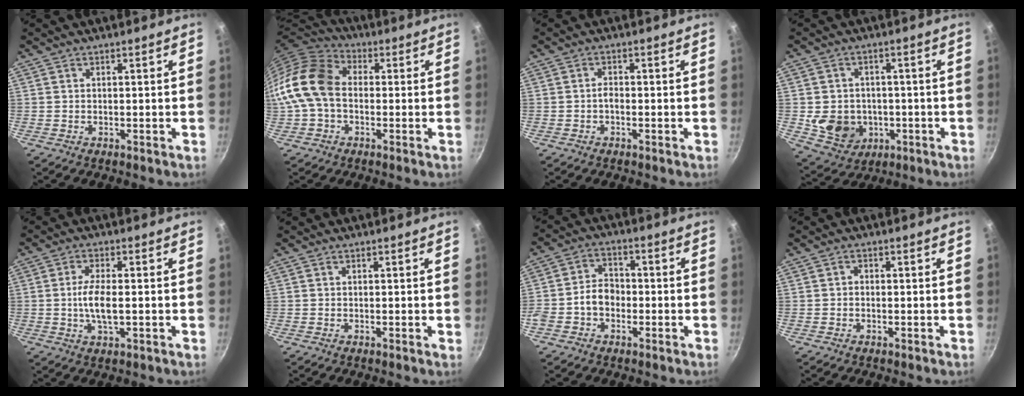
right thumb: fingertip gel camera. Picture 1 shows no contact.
{"total": 14.0, "force": [-0.7, 10.1, 9.6], "torque": [-0.165, 0.034, -0.032]}
{"total": 0.6, "force": [-0.2, 0.3, 0.4], "torque": [-0.006, 0.003, -0.006]}
{"total": 9.9, "force": [-1.7, 8.5, 4.9], "torque": [-0.067, 0.009, -0.011]}
{"total": 5.9, "force": [-0.5, 2.1, 5.5], "torque": [-0.113, 0.002, -0.012]}
{"total": 0.0}
{"total": 5.9, "force": [-1.7, 4.6, 3.3], "torque": [-0.034, 0.024, -0.040]}
{"total": 0.8, "force": [-0.3, 0.7, 0.4], "torque": [-0.005, 0.005, -0.007]}